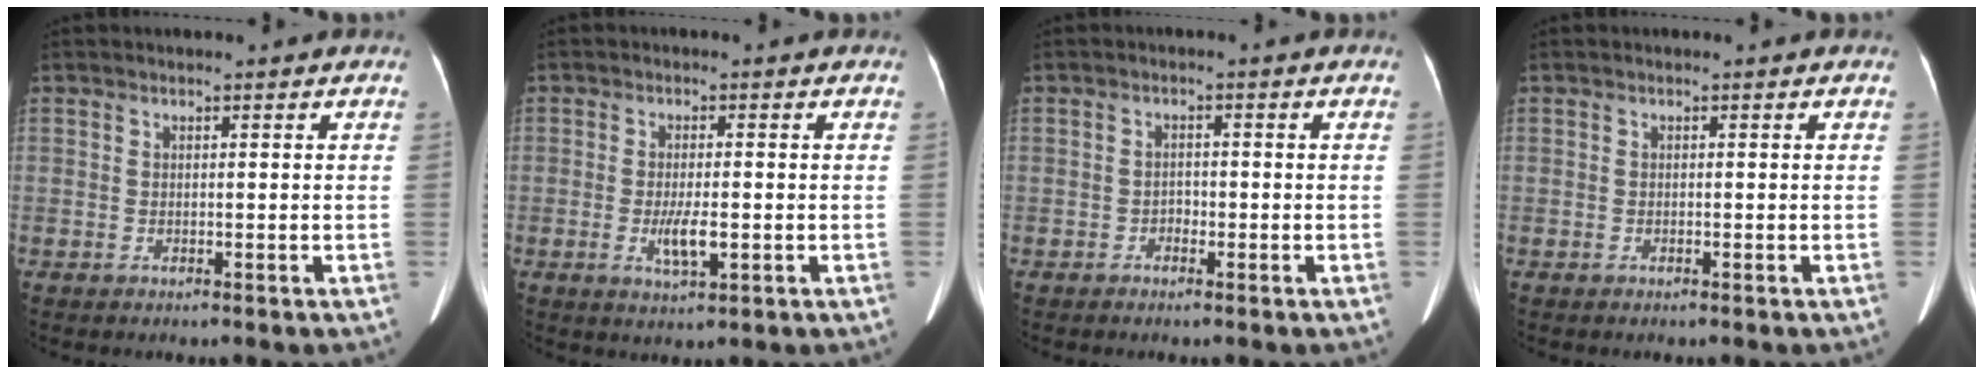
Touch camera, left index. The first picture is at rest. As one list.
[{"total": 4.2, "force": [-1.0, 1.0, 3.9], "torque": [-0.079, -0.005, -0.014]}, {"total": 2.0, "force": [-1.2, 1.2, 1.1], "torque": [-0.014, 0.005, -0.021]}, {"total": 0.0}]